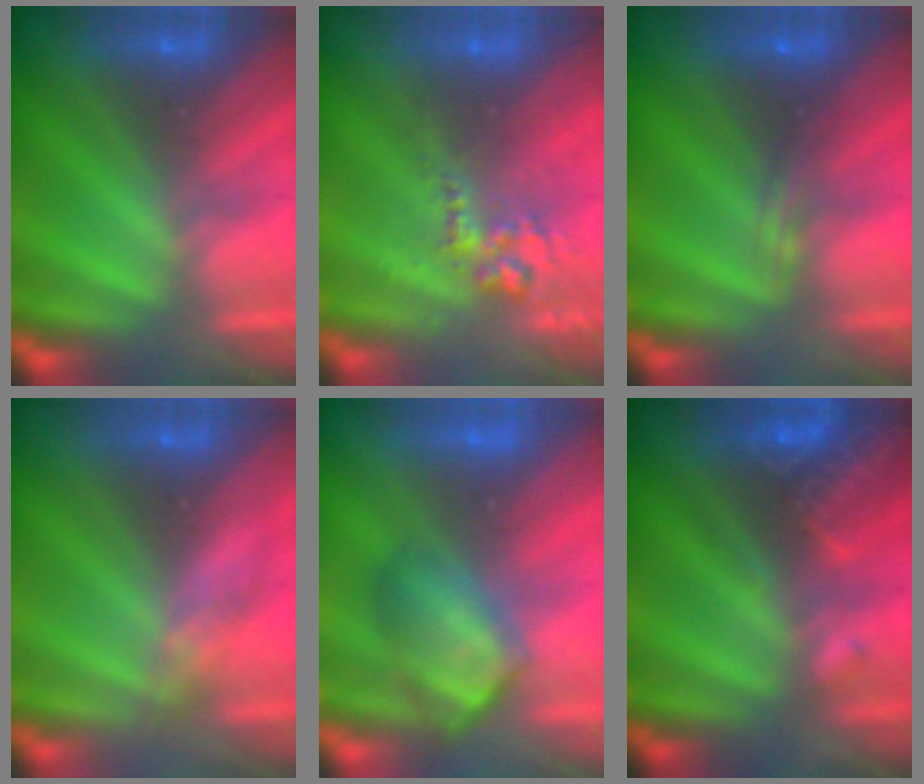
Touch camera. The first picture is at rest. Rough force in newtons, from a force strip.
{"total": 2.6}
{"total": 2.3}
{"total": 2.8}
{"total": 4.6}
{"total": 2.8}